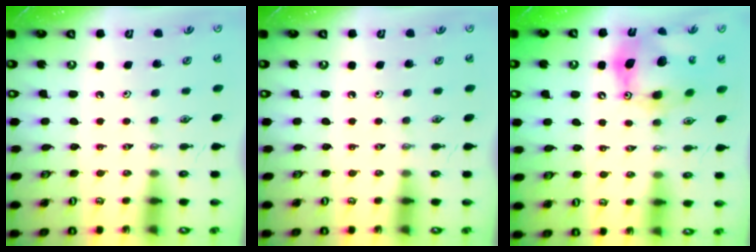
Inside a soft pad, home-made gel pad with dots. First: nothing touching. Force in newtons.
{"total": 0.0}
{"total": 14.9, "press": 14.8, "slide": 1.5}